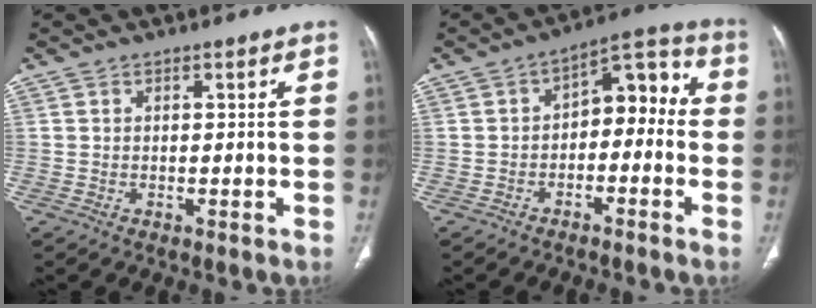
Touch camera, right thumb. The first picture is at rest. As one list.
[{"total": 9.3, "force": [-1.6, 5.9, 7.1], "torque": [-0.059, 0.051, -0.036]}]